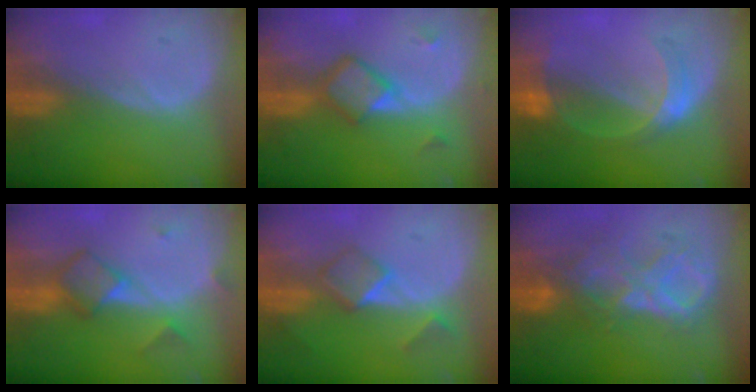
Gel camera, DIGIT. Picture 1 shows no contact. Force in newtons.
{"total": 5.8, "press": 5.1, "slide": 2.7}
{"total": 6.5, "press": 5.7, "slide": 3.1}
{"total": 5.3, "press": 5.3, "slide": 0.8}
{"total": 5.1, "press": 4.4, "slide": 2.5}
{"total": 8.7, "press": 7.7, "slide": 4.1}